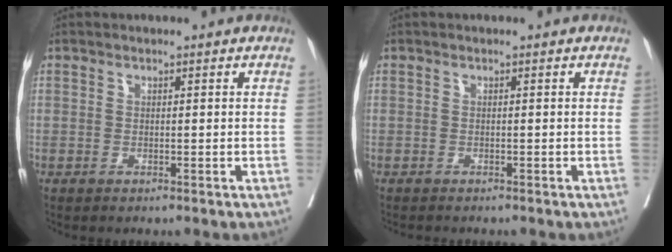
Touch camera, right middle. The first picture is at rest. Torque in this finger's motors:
{"motor_torque": [0.23, -0.36, -0.01, 0.01]}